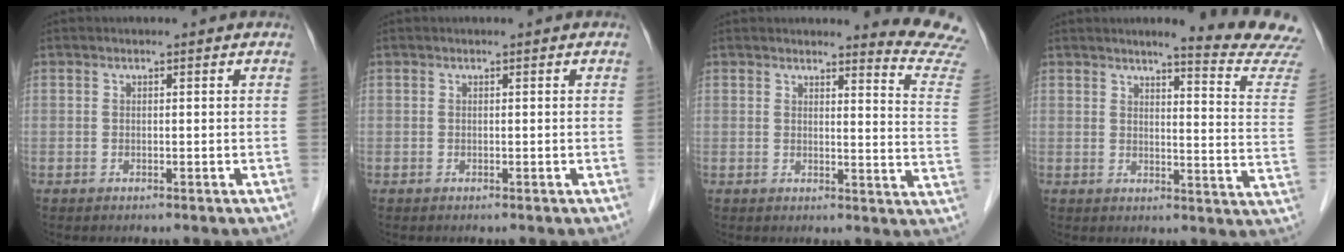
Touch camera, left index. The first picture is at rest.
{"total": 0.0}
{"total": 9.3, "force": [9.2, -1.4, -0.1], "torque": [-0.001, -0.123, 0.078]}
{"total": 12.6, "force": [12.0, -1.8, 3.2], "torque": [-0.038, -0.099, 0.123]}